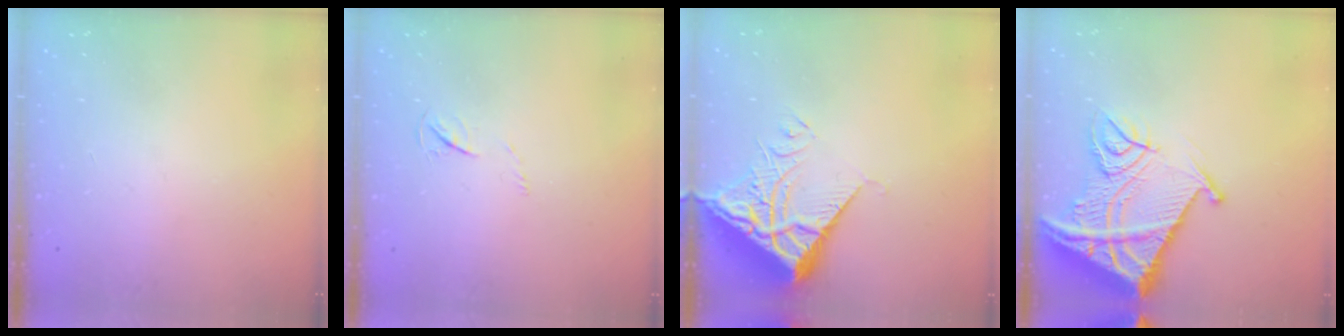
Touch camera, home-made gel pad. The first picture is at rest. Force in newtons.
{"total": 3.1, "press": 3.1, "slide": 0.5}
{"total": 7.5, "press": 7.4, "slide": 1.0}
{"total": 19.6, "press": 19.5, "slide": 2.1}